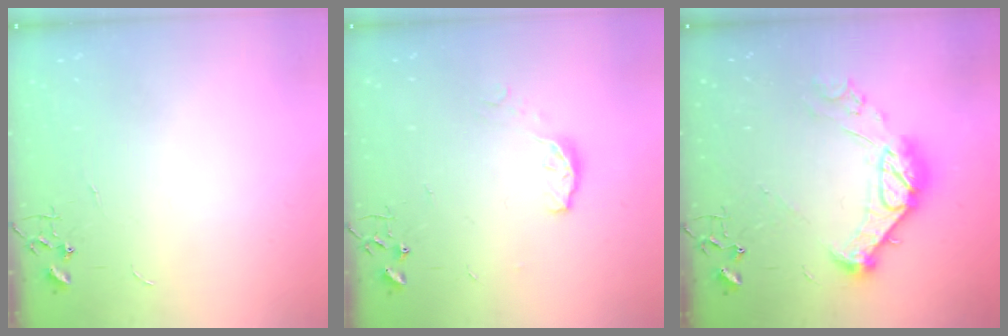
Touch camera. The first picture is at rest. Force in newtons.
{"total": 6.2, "press": 6.2, "slide": 0.3}
{"total": 15.4, "press": 15.4, "slide": 0.9}